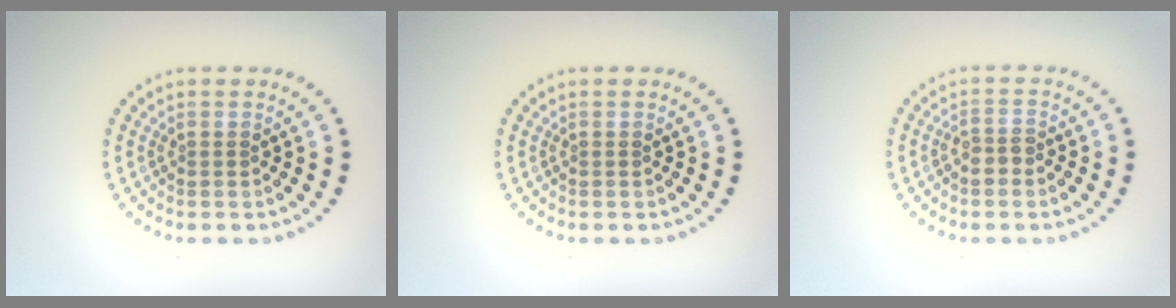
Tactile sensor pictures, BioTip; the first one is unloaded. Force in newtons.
{"total": 0.0}
{"total": 1.7, "press": 1.3, "slide": 1.1}